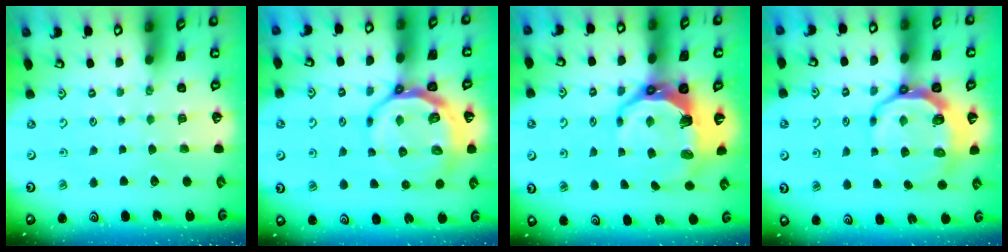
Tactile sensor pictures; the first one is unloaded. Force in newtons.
{"total": 11.4, "press": 10.9, "slide": 3.5}
{"total": 11.7, "press": 10.2, "slide": 5.7}
{"total": 10.1, "press": 9.1, "slide": 4.4}